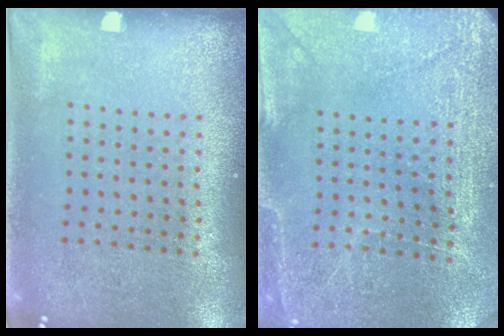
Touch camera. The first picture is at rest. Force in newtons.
{"total": 2.8, "press": 2.8, "slide": 0.4}